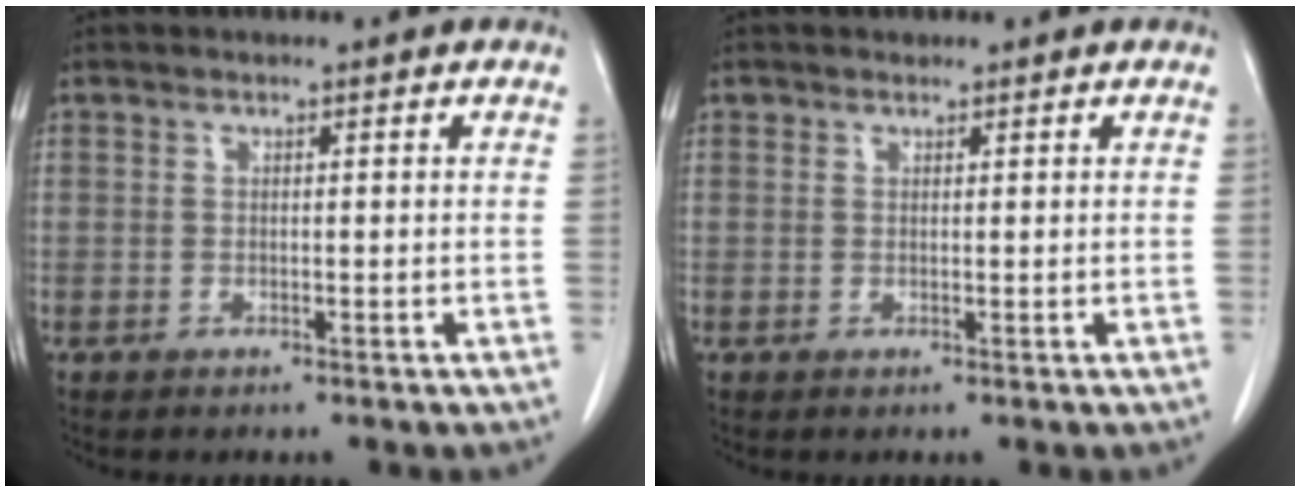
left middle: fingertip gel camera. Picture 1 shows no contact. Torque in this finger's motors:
{"motor_torque": [-0.33, 0.09, -0.10, -0.01]}